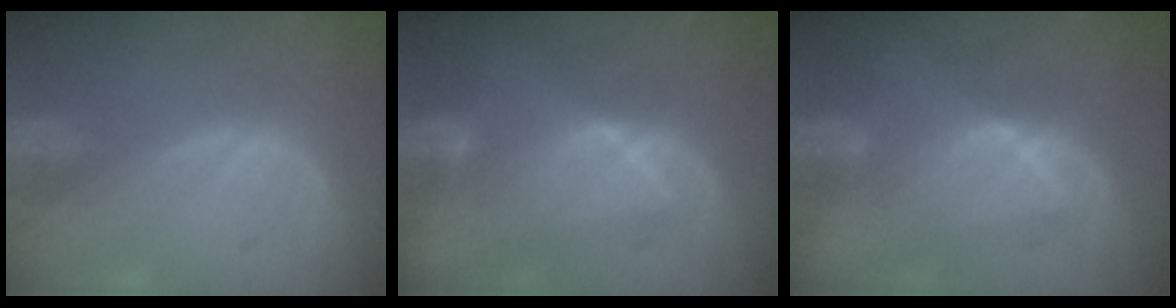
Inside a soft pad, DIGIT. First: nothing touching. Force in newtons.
{"total": 7.3, "press": 7.2, "slide": 1.5}
{"total": 6.4, "press": 6.3, "slide": 0.3}